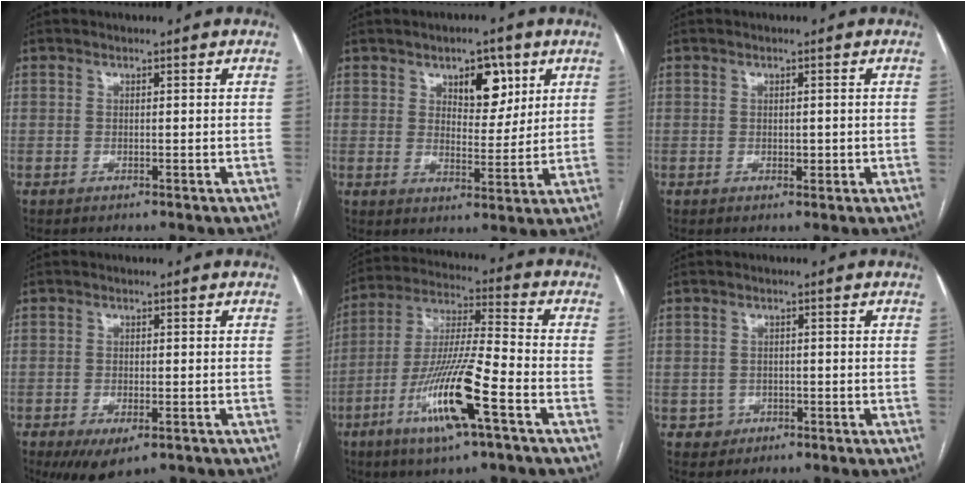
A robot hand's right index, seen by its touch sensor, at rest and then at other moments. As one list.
[{"total": 6.9, "force": [3.5, 3.4, 4.9], "torque": [-0.067, 0.003, 0.056]}, {"total": 1.3, "force": [-0.1, 0.8, 1.0], "torque": [-0.012, -0.001, 0.000]}, {"total": 6.2, "force": [-4.0, 2.5, 4.1], "torque": [-0.062, -0.011, -0.059]}, {"total": 15.2, "force": [-6.7, 0.9, 13.6], "torque": [-0.271, -0.014, -0.123]}, {"total": 2.3, "force": [-0.8, 2.2, -0.1], "torque": [0.011, 0.012, -0.010]}]